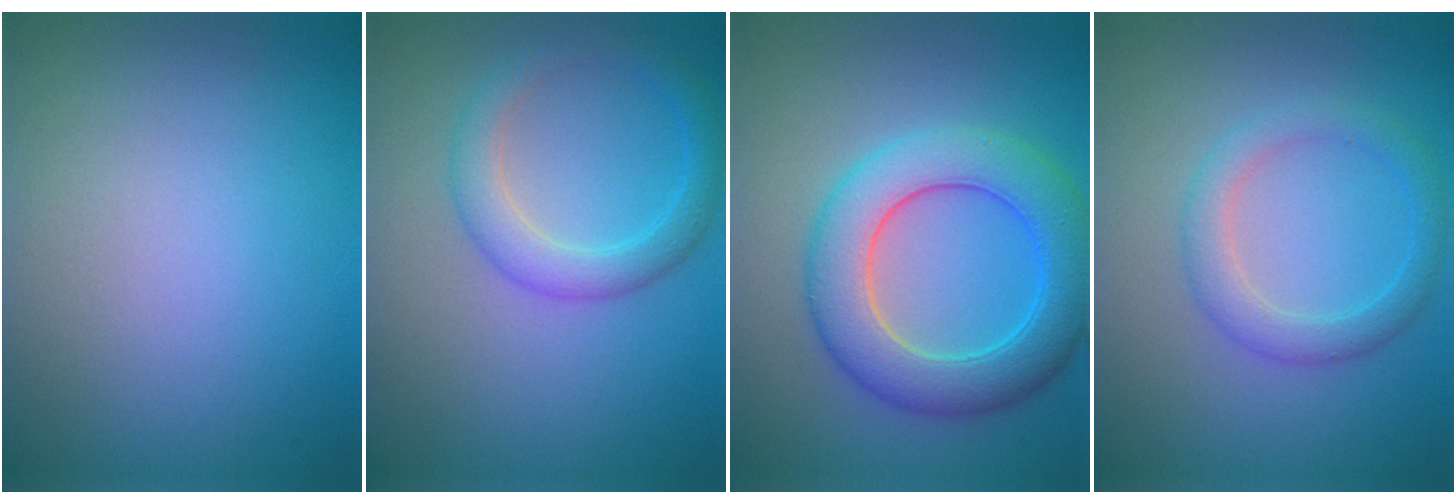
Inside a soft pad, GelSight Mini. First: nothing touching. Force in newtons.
{"total": 3.3, "press": 3.3, "slide": 0.2}
{"total": 7.0, "press": 7.0, "slide": 0.3}
{"total": 2.8, "press": 2.8, "slide": 0.0}